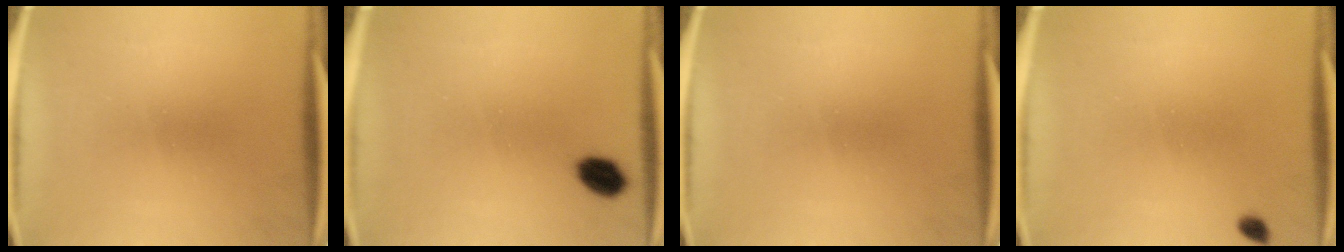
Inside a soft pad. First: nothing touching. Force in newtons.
{"total": 5.1}
{"total": 0.0}
{"total": 1.1}